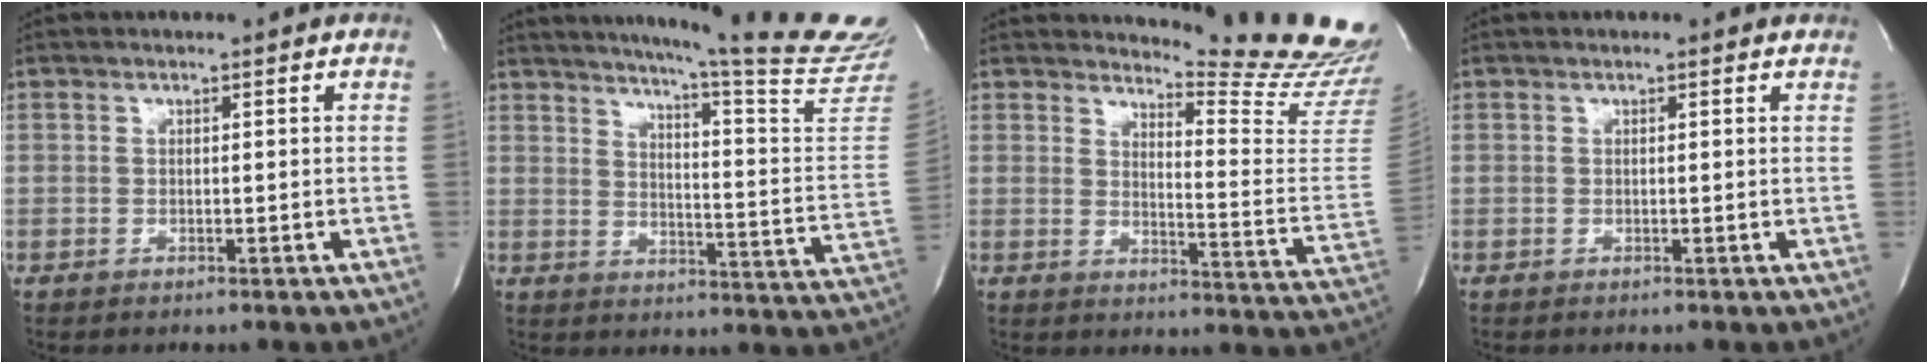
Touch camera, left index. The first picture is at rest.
{"total": 23.3, "force": [20.7, -1.6, 10.6], "torque": [-0.160, -0.125, 0.251]}
{"total": 16.3, "force": [15.9, -0.6, 3.6], "torque": [-0.048, -0.167, 0.172]}
{"total": 0.7, "force": [0.5, 0.3, 0.2], "torque": [-0.011, -0.002, -0.005]}